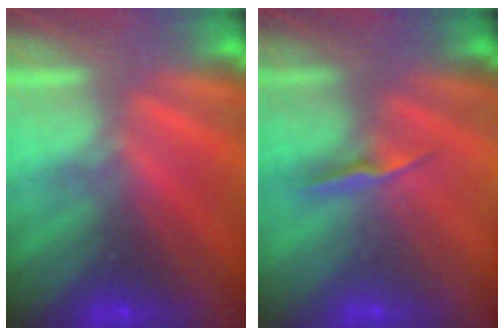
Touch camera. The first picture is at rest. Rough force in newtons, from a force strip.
{"total": 1.3}